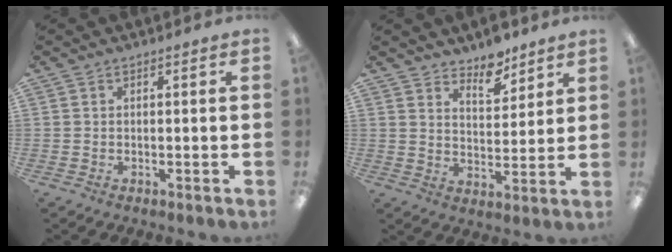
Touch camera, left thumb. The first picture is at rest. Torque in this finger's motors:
{"motor_torque": [0.06, 0.12, -0.08, 0.03, 0.00]}